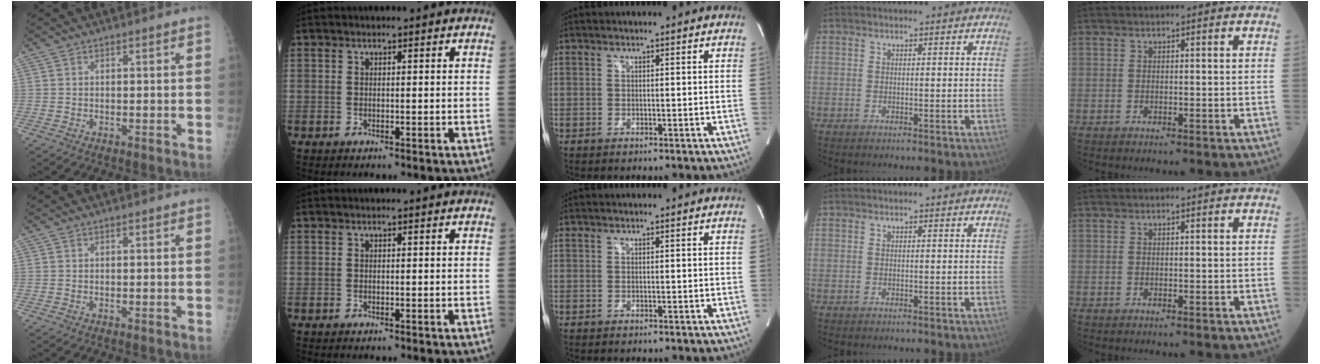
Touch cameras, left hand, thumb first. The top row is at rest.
{}